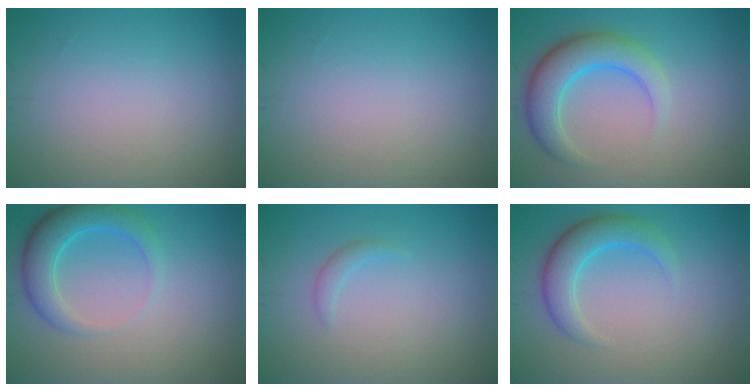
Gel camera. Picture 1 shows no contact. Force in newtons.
{"total": 0.0}
{"total": 5.1, "press": 5.1, "slide": 0.2}
{"total": 4.2, "press": 4.2, "slide": 0.3}
{"total": 0.9, "press": 0.9, "slide": 0.1}
{"total": 3.9, "press": 3.9, "slide": 0.1}